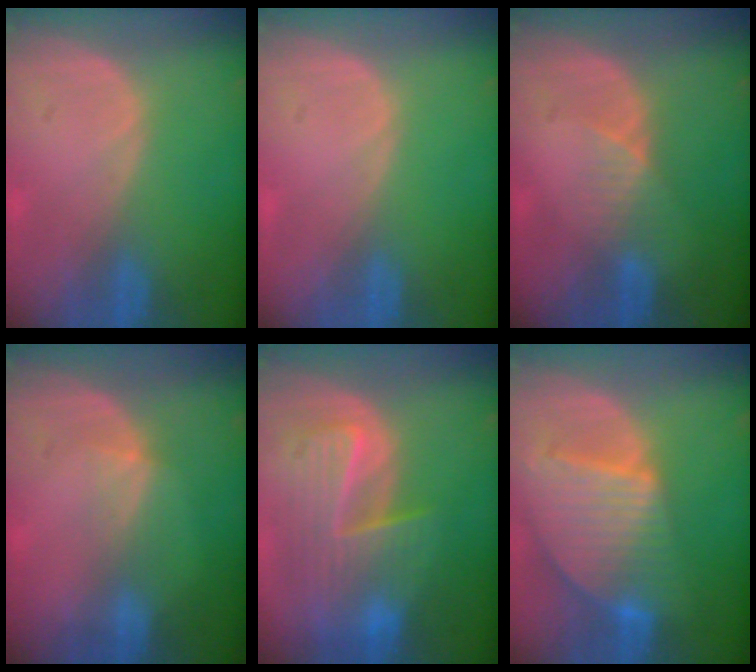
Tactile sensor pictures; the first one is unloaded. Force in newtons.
{"total": 0.0}
{"total": 3.0, "press": 2.6, "slide": 1.5}
{"total": 2.4, "press": 2.1, "slide": 1.2}
{"total": 10.2, "press": 8.9, "slide": 5.0}
{"total": 9.6, "press": 8.2, "slide": 4.8}